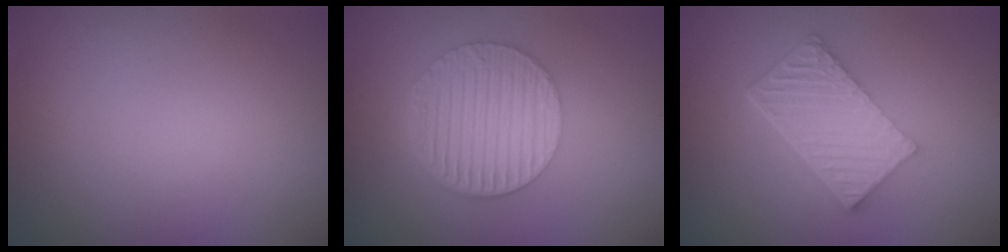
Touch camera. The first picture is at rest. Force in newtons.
{"total": 6.6, "press": 4.4, "slide": 4.9}
{"total": 6.2, "press": 4.2, "slide": 4.6}